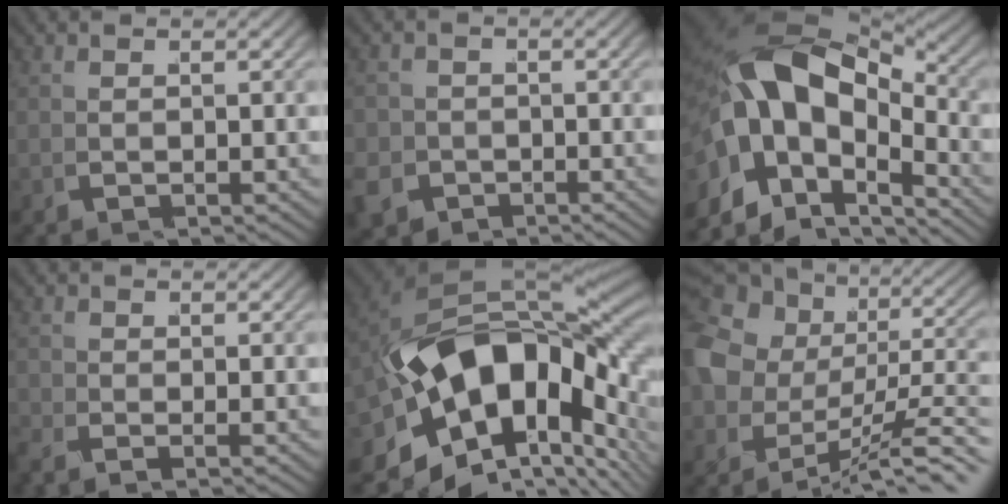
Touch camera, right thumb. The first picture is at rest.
{"total": 5.5, "force": [-2.6, 4.6, 1.6], "torque": [-0.045, -0.028, -0.039]}
{"total": 17.3, "force": [-1.2, 11.9, 12.4], "torque": [-0.270, -0.042, -0.005]}
{"total": 1.3, "force": [-1.1, 0.1, 0.5], "torque": [-0.013, -0.004, -0.028]}
{"total": 23.6, "force": [-1.3, 14.8, 18.3], "torque": [-0.327, -0.037, -0.010]}
{"total": 10.6, "force": [-3.6, 7.4, 6.6], "torque": [-0.133, -0.020, -0.047]}